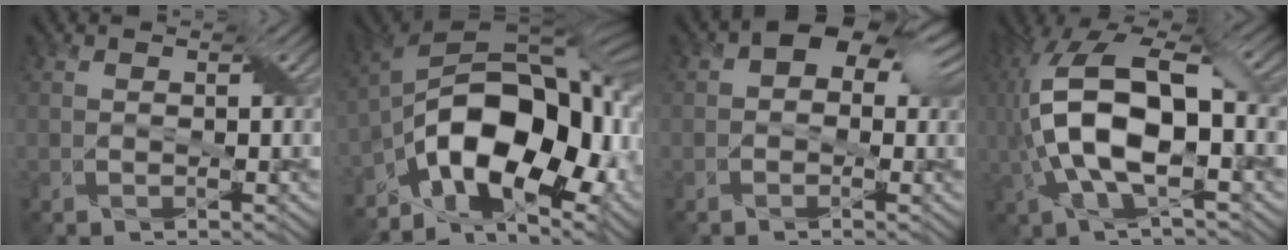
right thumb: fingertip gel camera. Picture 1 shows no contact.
{"total": 18.3, "force": [-7.2, 9.3, 14.0], "torque": [-0.252, -0.012, -0.122]}
{"total": 7.5, "force": [2.0, 5.1, 5.2], "torque": [-0.065, 0.036, -0.002]}
{"total": 14.3, "force": [-0.6, 6.0, 12.9], "torque": [-0.309, 0.001, -0.015]}